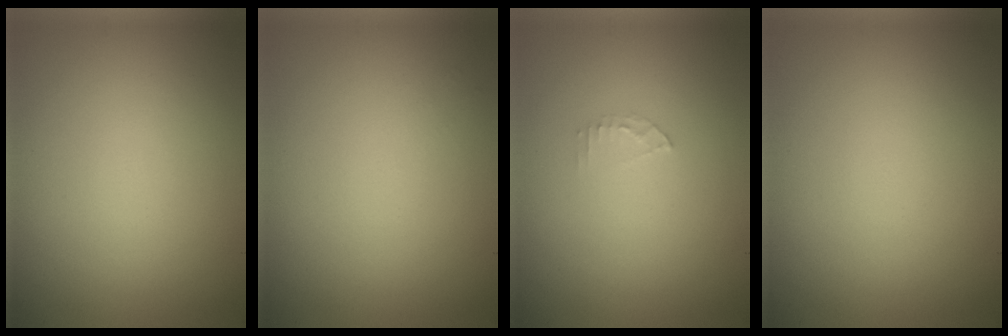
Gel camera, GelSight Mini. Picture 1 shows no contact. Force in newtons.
{"total": 0.6, "press": 0.5, "slide": 0.3}
{"total": 0.9, "press": 0.9, "slide": 0.1}
{"total": 0.0}